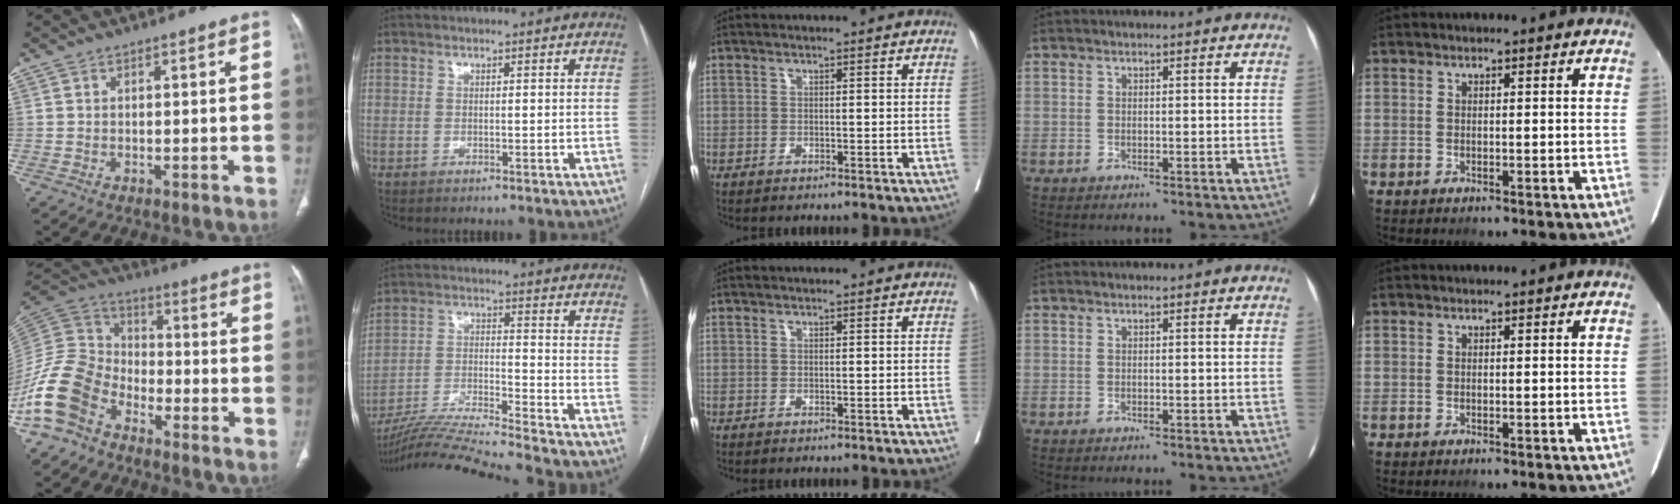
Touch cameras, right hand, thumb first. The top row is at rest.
{"thumb": {"total": 13.9, "force": [-8.6, 8.9, 6.3], "torque": [-0.124, 0.064, -0.182]}, "index": {"total": 17.3, "force": [-16.0, -2.2, 6.0], "torque": [-0.107, -0.017, -0.271]}}